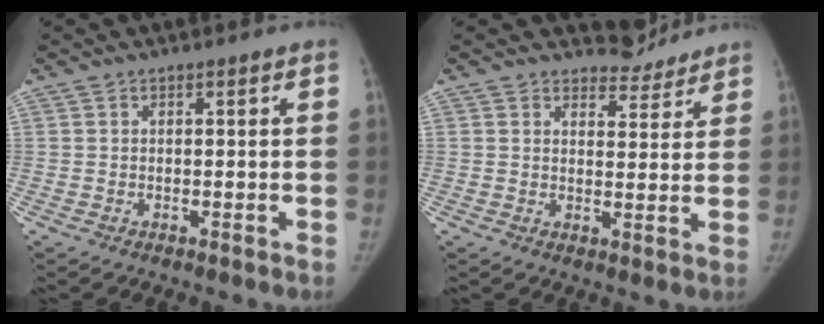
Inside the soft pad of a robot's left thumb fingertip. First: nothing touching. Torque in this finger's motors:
{"motor_torque": [0.71, -0.04, 0.19, 0.02, -0.02]}